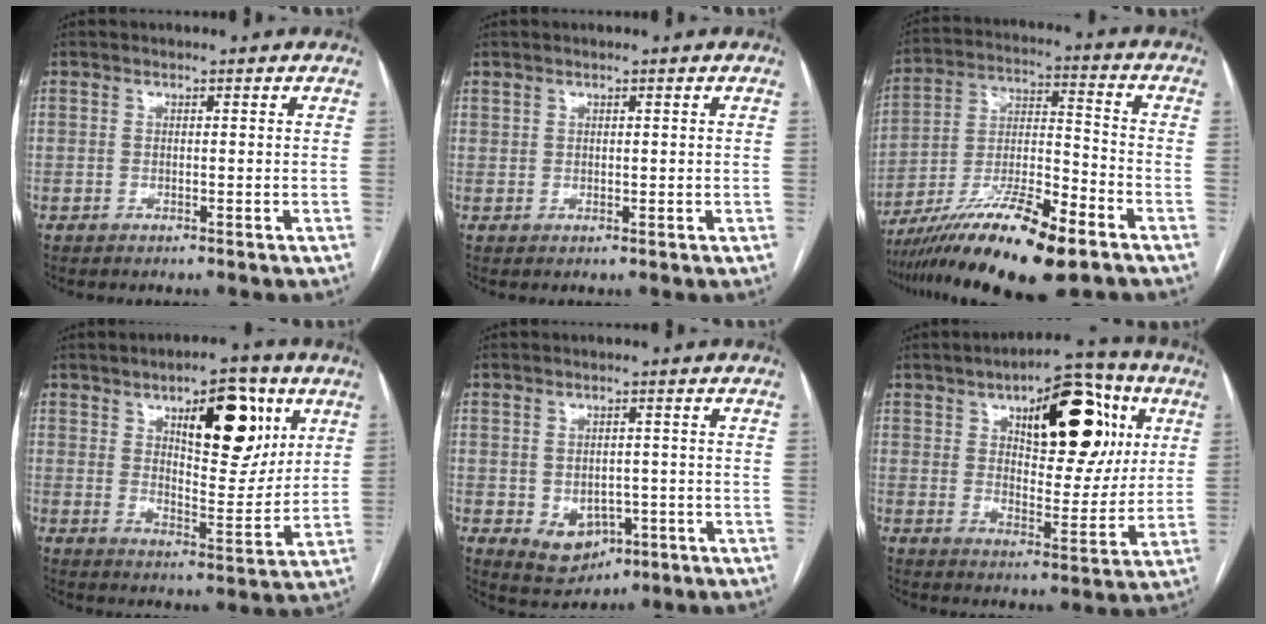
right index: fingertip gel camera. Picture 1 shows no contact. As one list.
[{"total": 1.2, "force": [0.9, 0.7, 0.4], "torque": [-0.001, -0.001, 0.018]}, {"total": 18.1, "force": [-12.3, 2.5, 13.0], "torque": [-0.233, -0.022, -0.215]}, {"total": 13.7, "force": [6.2, 5.0, 11.2], "torque": [-0.154, 0.002, 0.098]}, {"total": 6.0, "force": [-1.8, 4.5, 3.5], "torque": [-0.052, 0.006, -0.011]}, {"total": 18.5, "force": [6.8, 7.7, 15.4], "torque": [-0.207, 0.027, 0.101]}]